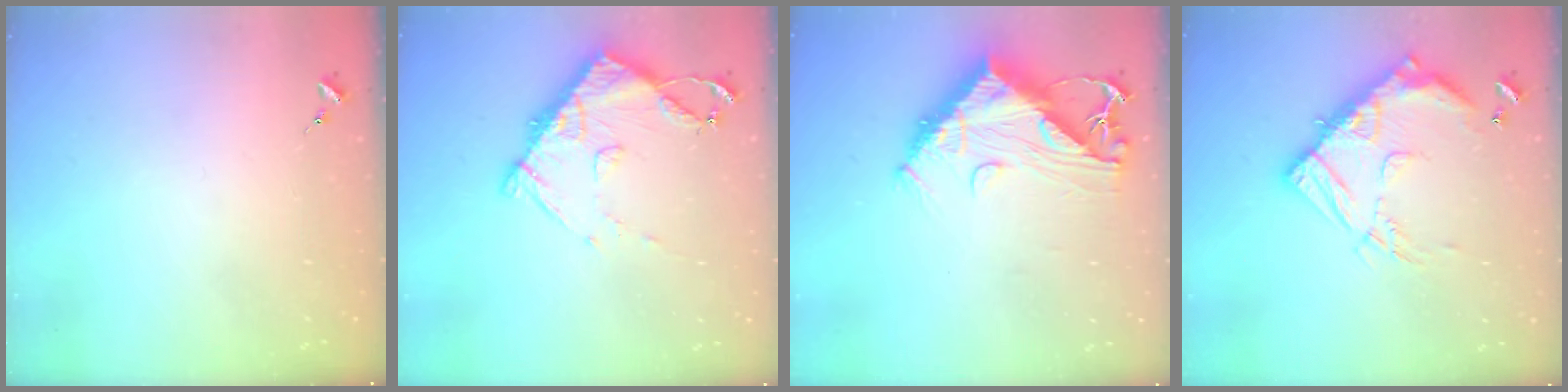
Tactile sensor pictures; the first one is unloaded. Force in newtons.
{"total": 10.7, "press": 10.7, "slide": 1.3}
{"total": 14.1, "press": 14.0, "slide": 1.3}
{"total": 17.8, "press": 17.7, "slide": 1.9}